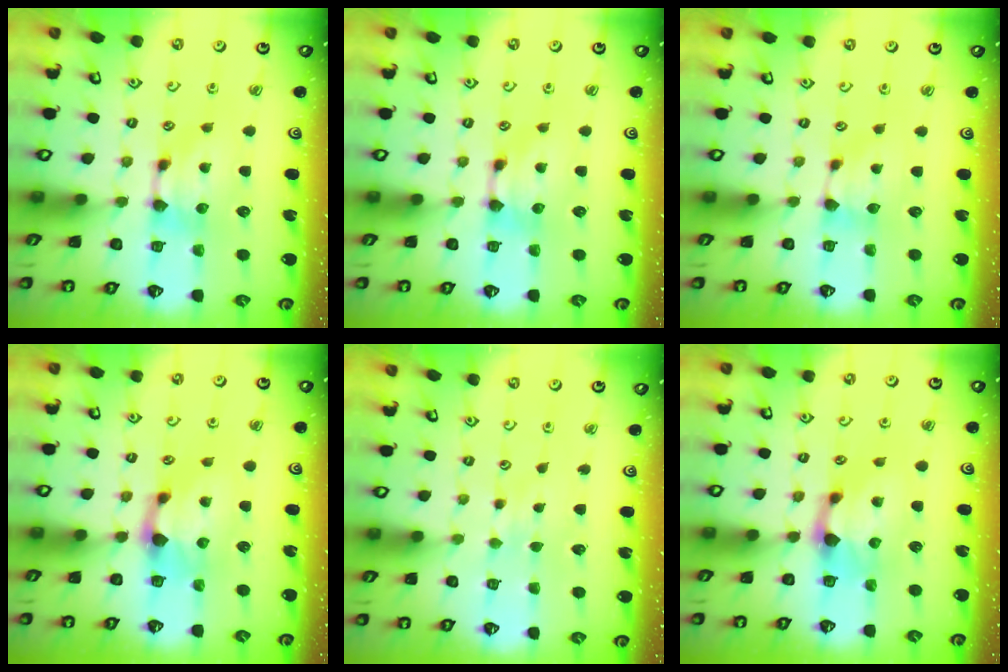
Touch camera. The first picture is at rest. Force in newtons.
{"total": 0.0}
{"total": 0.8, "press": 0.7, "slide": 0.5}
{"total": 1.6, "press": 0.6, "slide": 1.5}
{"total": 2.3, "press": 2.3, "slide": 0.3}
{"total": 1.6, "press": 0.6, "slide": 1.5}